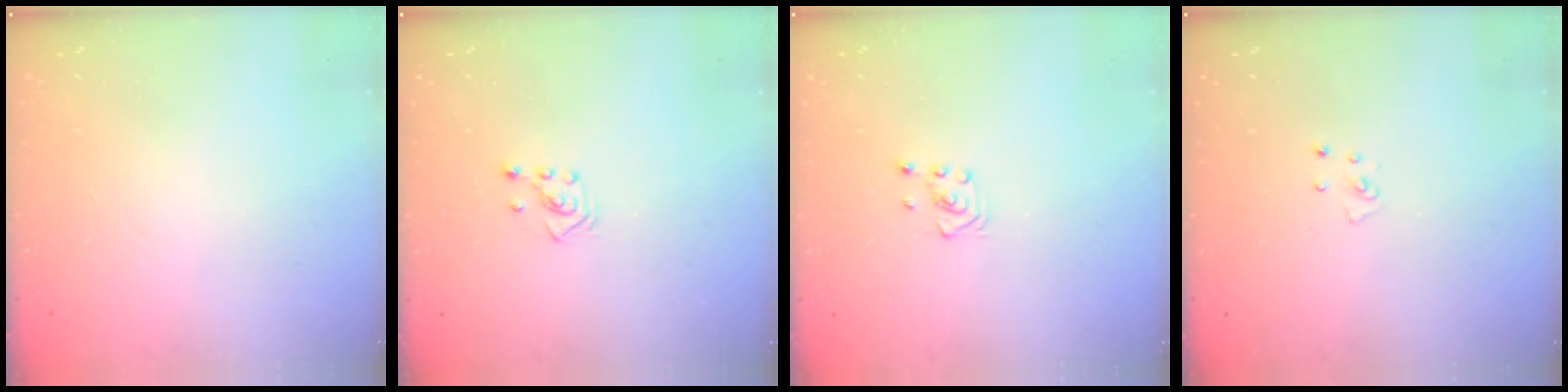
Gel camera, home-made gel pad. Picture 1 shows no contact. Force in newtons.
{"total": 2.3, "press": 2.2, "slide": 0.7}
{"total": 2.6, "press": 2.4, "slide": 1.0}
{"total": 3.1, "press": 3.1, "slide": 0.2}